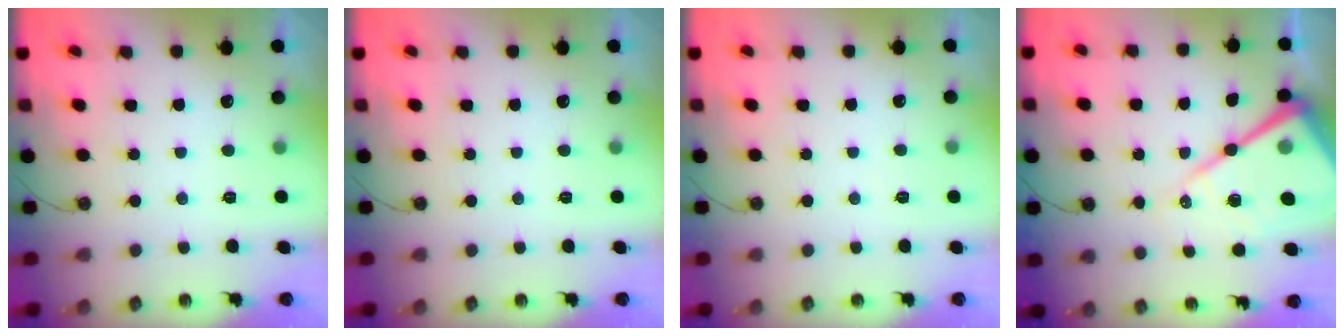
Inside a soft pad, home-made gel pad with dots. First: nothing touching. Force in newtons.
{"total": 0.0}
{"total": 3.8, "press": 3.7, "slide": 0.5}
{"total": 22.5, "press": 22.4, "slide": 2.1}